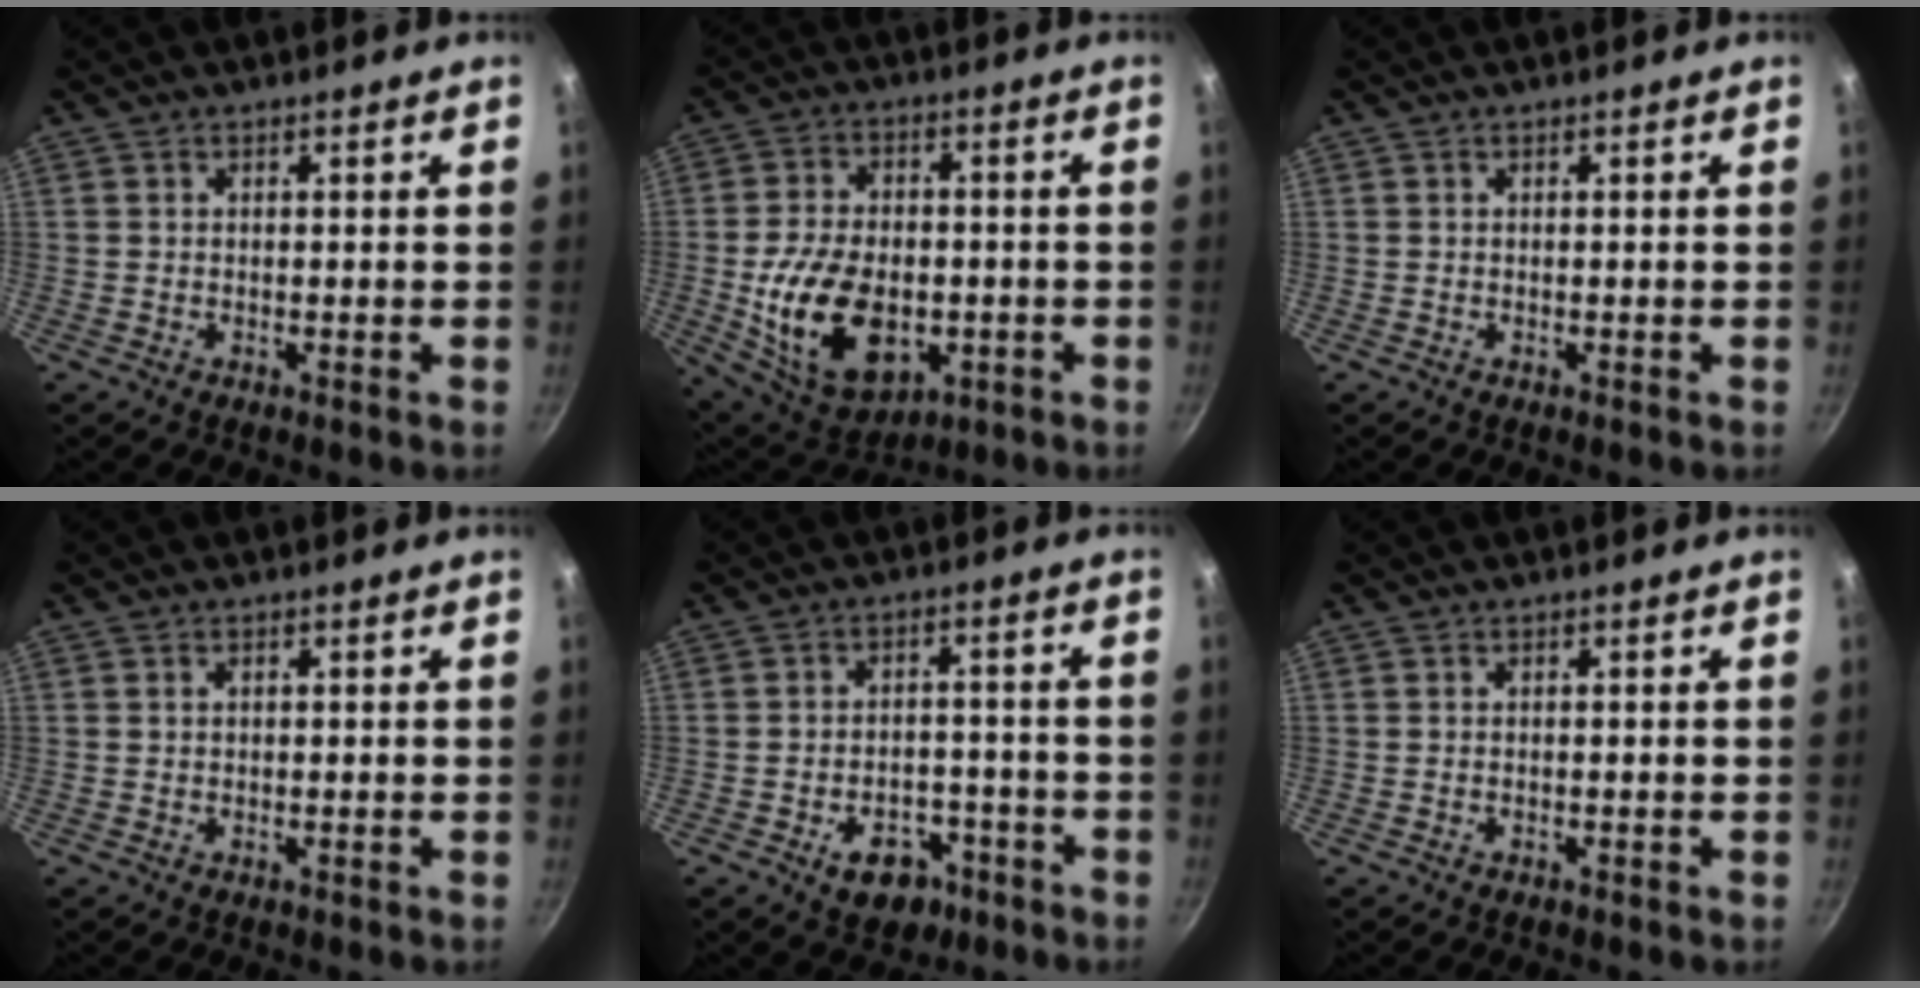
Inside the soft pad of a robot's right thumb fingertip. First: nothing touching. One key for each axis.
{"total": 18.0, "fx": -3.6, "fy": 11.6, "fz": 13.3, "tx": -0.223, "ty": 0.008, "tz": -0.044}
{"total": 0.0}
{"total": 0.7, "fx": 0.2, "fy": 0.6, "fz": 0.4, "tx": -0.005, "ty": 0.004, "tz": 0.004}
{"total": 8.1, "fx": -4.2, "fy": 5.5, "fz": 4.3, "tx": -0.035, "ty": 0.027, "tz": -0.052}
{"total": 0.0}